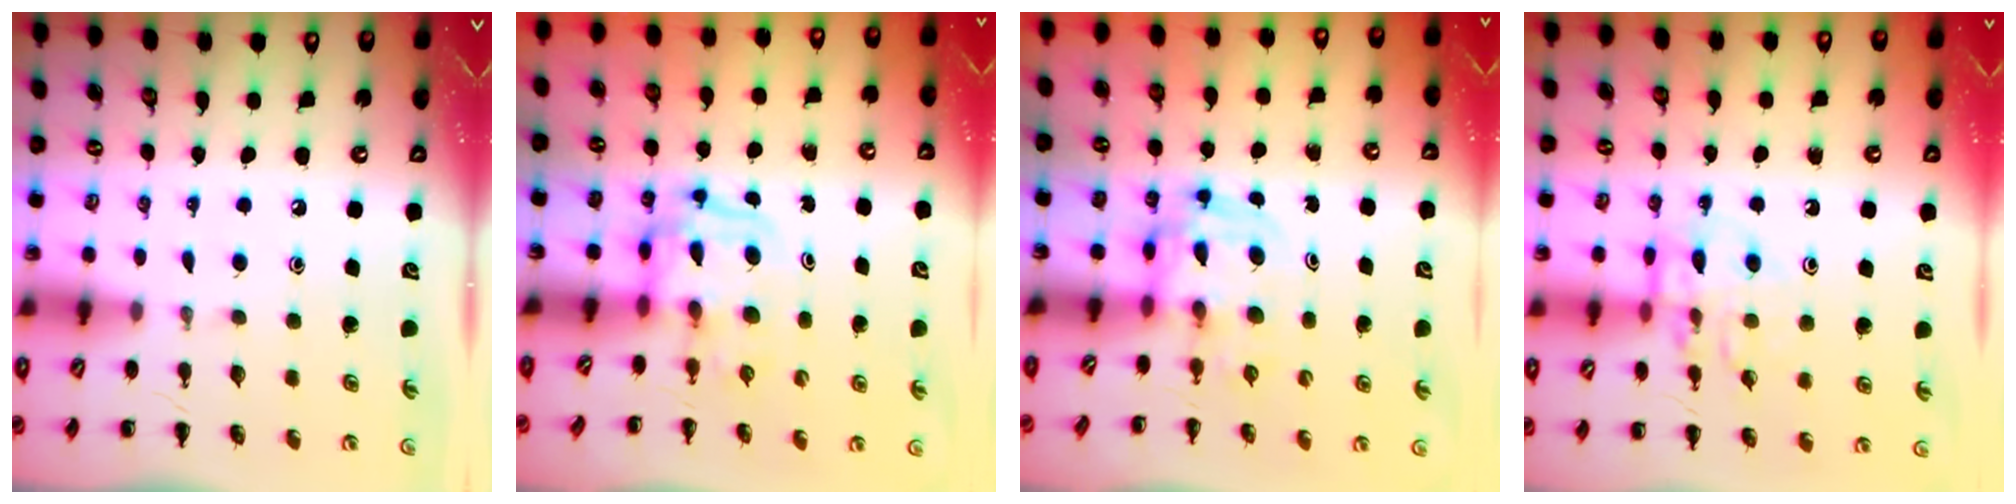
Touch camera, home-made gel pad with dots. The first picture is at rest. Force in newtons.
{"total": 3.4, "press": 3.3, "slide": 0.6}
{"total": 3.7, "press": 3.7, "slide": 0.6}
{"total": 11.7, "press": 11.7, "slide": 0.9}